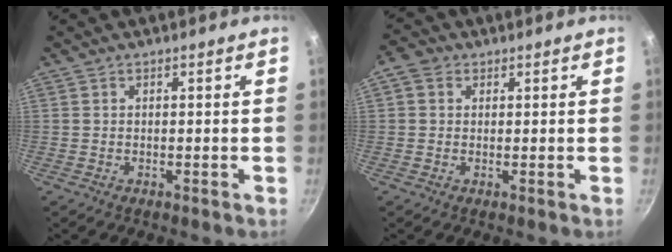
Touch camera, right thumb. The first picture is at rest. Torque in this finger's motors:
{"motor_torque": [0.06, 0.08, 0.24, -0.23, 0.22]}